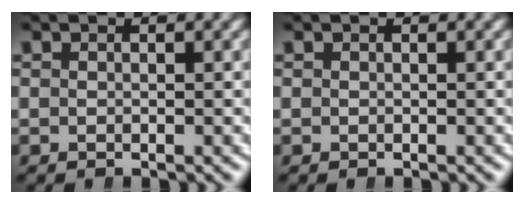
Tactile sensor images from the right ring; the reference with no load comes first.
{"total": 0.0}